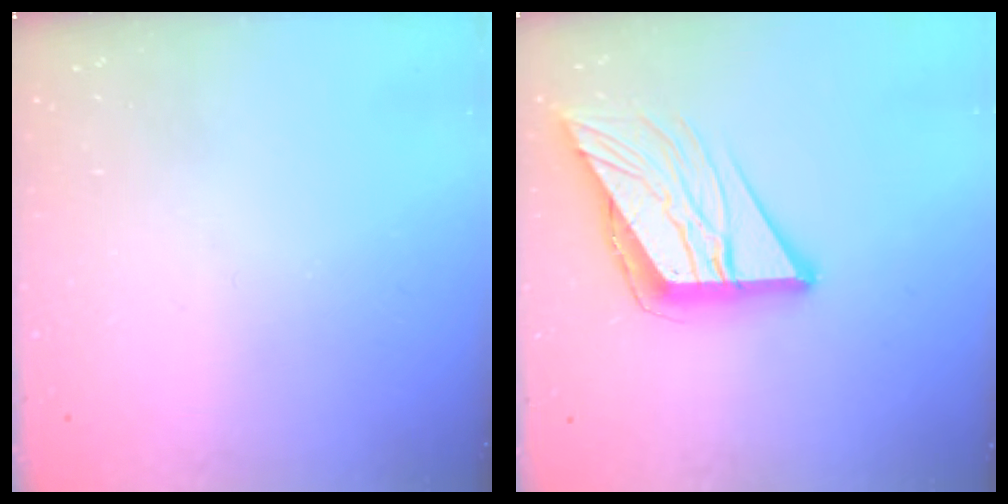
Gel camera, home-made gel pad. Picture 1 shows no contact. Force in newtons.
{"total": 12.8, "press": 12.7, "slide": 1.5}